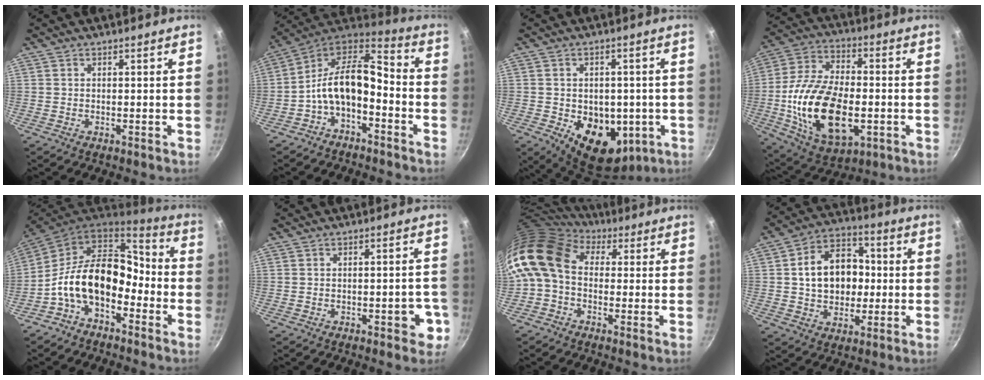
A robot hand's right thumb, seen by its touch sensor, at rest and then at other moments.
{"total": 14.4, "force": [-4.1, 8.0, 11.2], "torque": [-0.197, 0.066, -0.088]}
{"total": 14.6, "force": [-3.4, 10.4, 9.7], "torque": [-0.101, -0.009, -0.027]}
{"total": 23.0, "force": [-3.9, 12.9, 18.6], "torque": [-0.342, 0.016, -0.062]}
{"total": 16.2, "force": [-4.8, 10.2, 11.6], "torque": [-0.170, 0.065, -0.107]}
{"total": 5.4, "force": [-2.3, 2.4, 4.3], "torque": [-0.032, 0.020, -0.027]}
{"total": 12.1, "force": [0.8, 9.0, 8.1], "torque": [-0.151, 0.024, -0.010]}
{"total": 14.4, "force": [0.7, 10.9, 9.3], "torque": [-0.118, 0.027, 0.005]}